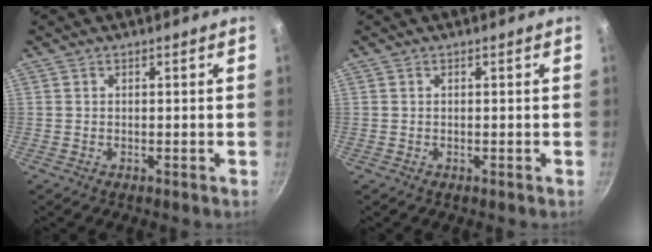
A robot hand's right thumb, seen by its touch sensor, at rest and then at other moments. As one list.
[{"total": 0.0}]